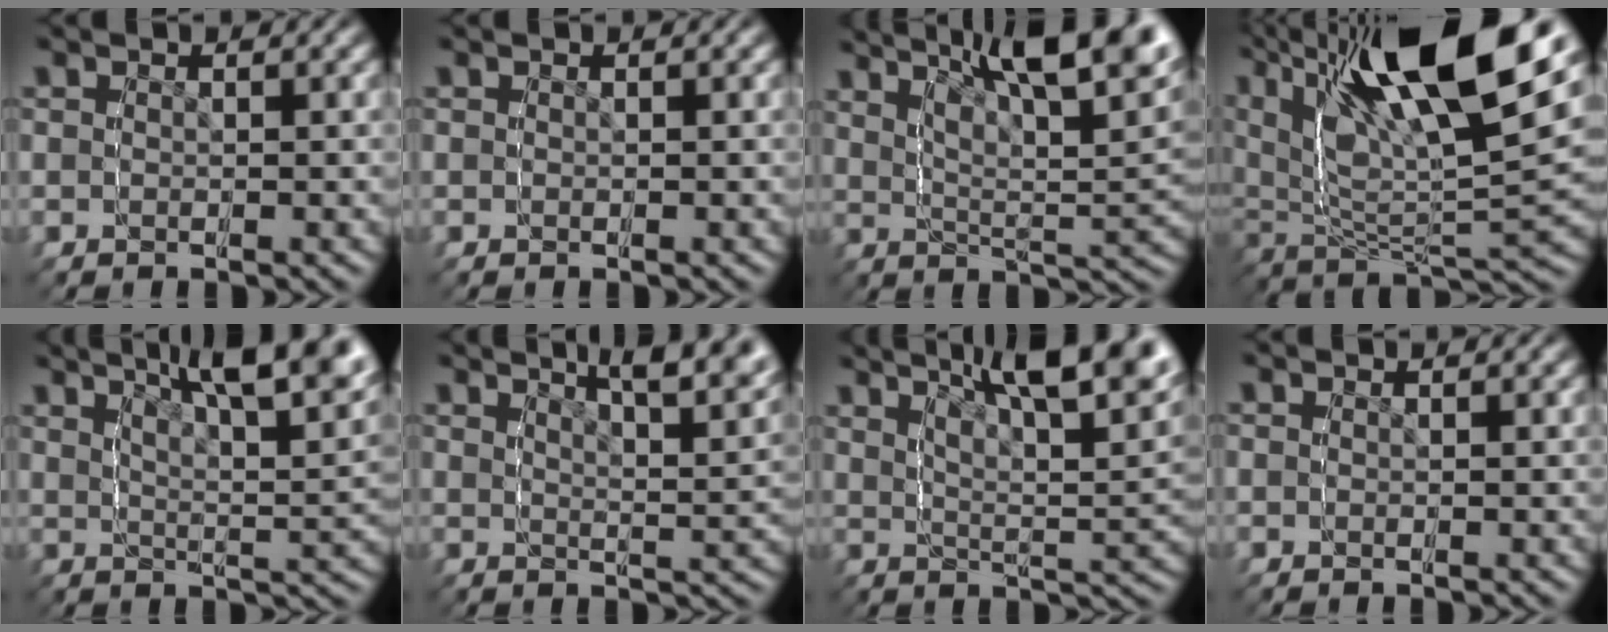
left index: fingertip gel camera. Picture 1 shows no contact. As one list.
[{"total": 0.0}, {"total": 10.8, "force": [7.3, 2.2, 7.6], "torque": [-0.096, 0.062, 0.093]}, {"total": 15.7, "force": [8.8, 7.0, 10.9], "torque": [-0.185, 0.057, 0.119]}, {"total": 7.9, "force": [5.5, 1.2, 5.6], "torque": [-0.054, 0.051, 0.067]}, {"total": 5.7, "force": [4.1, 1.1, 3.8], "torque": [-0.040, 0.040, 0.051]}, {"total": 9.4, "force": [6.5, 1.6, 6.5], "torque": [-0.071, 0.057, 0.081]}, {"total": 0.0}]